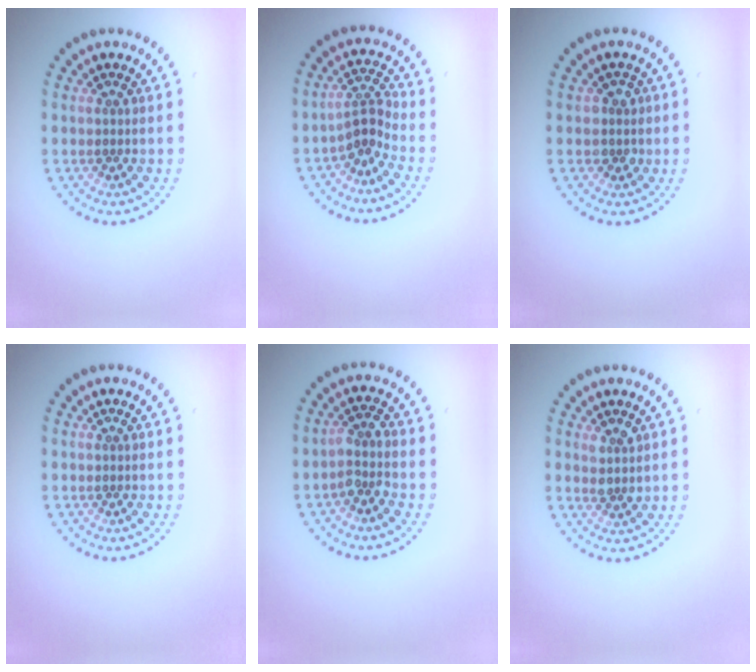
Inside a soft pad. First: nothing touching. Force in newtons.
{"total": 2.4, "press": 1.7, "slide": 1.7}
{"total": 1.6, "press": 1.5, "slide": 0.7}
{"total": 0.0}
{"total": 2.0, "press": 1.6, "slide": 1.2}
{"total": 1.5, "press": 1.4, "slide": 0.6}